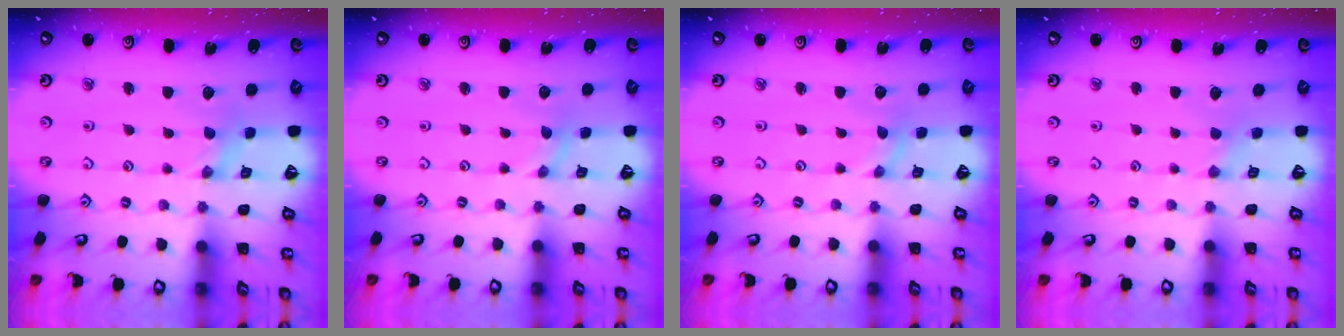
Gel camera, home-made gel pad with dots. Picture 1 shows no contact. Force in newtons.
{"total": 0.0}
{"total": 0.0}
{"total": 1.3, "press": 1.3, "slide": 0.2}